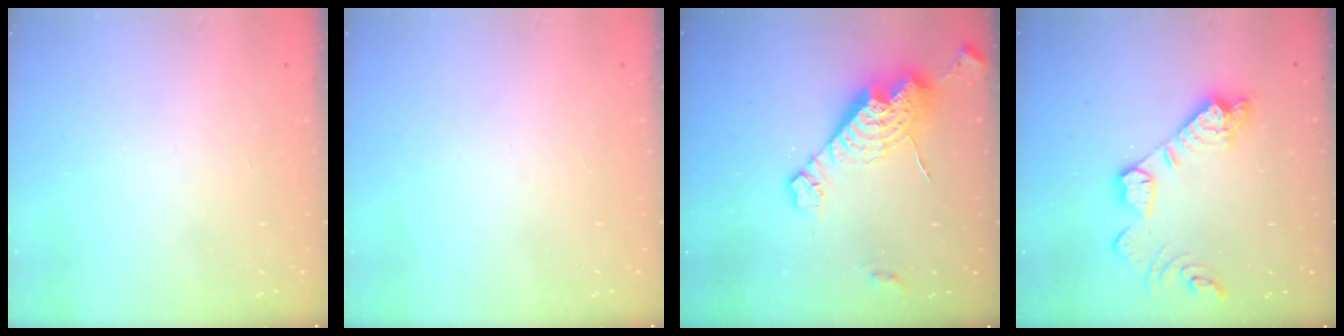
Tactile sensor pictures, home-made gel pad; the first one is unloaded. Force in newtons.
{"total": 0.0}
{"total": 16.6, "press": 16.5, "slide": 1.5}
{"total": 16.9, "press": 16.9, "slide": 1.2}